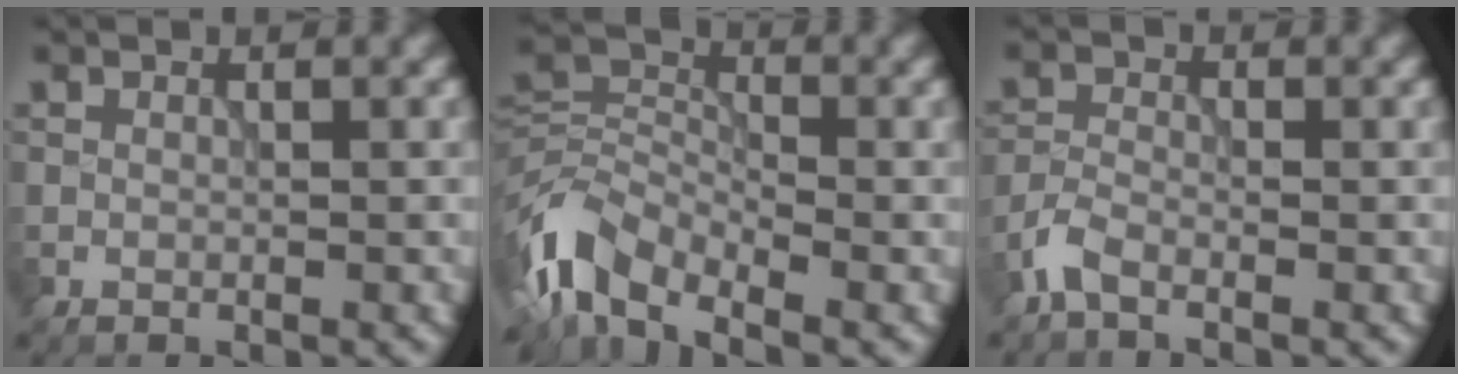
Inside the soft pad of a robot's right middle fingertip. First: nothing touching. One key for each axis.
{"total": 6.6, "fx": -3.9, "fy": 3.5, "fz": 4.1, "tx": -0.077, "ty": 0.002, "tz": -0.096}
{"total": 2.1, "fx": -1.6, "fy": 0.7, "fz": 1.3, "tx": -0.032, "ty": 0.001, "tz": -0.043}